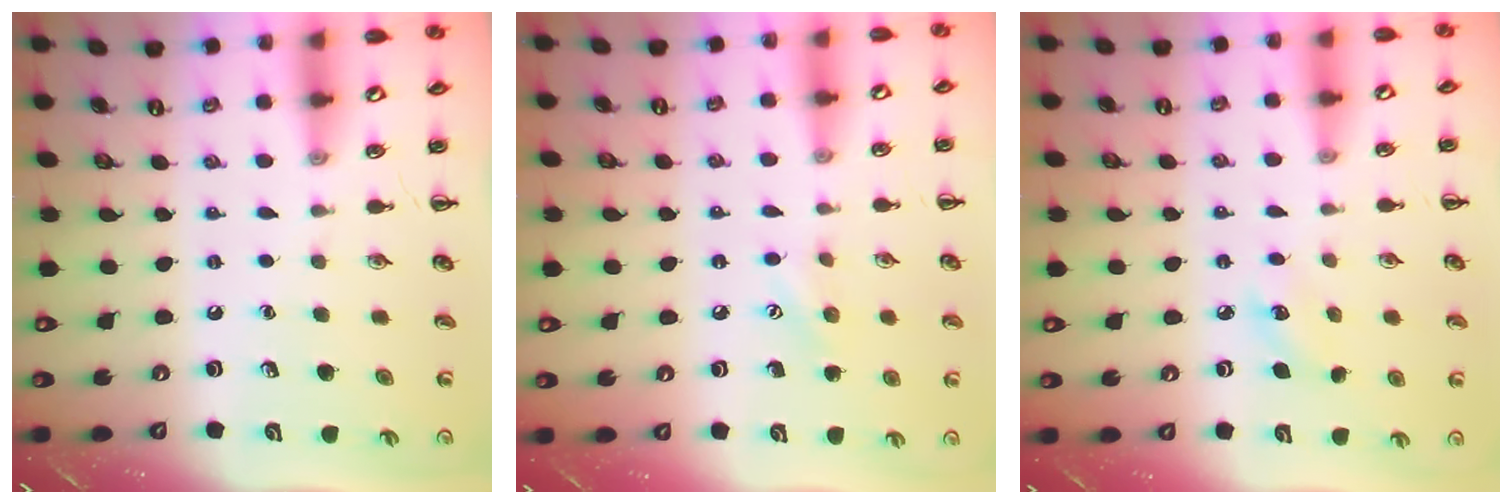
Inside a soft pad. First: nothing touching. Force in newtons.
{"total": 6.7, "press": 6.5, "slide": 1.7}
{"total": 5.6, "press": 5.4, "slide": 1.5}